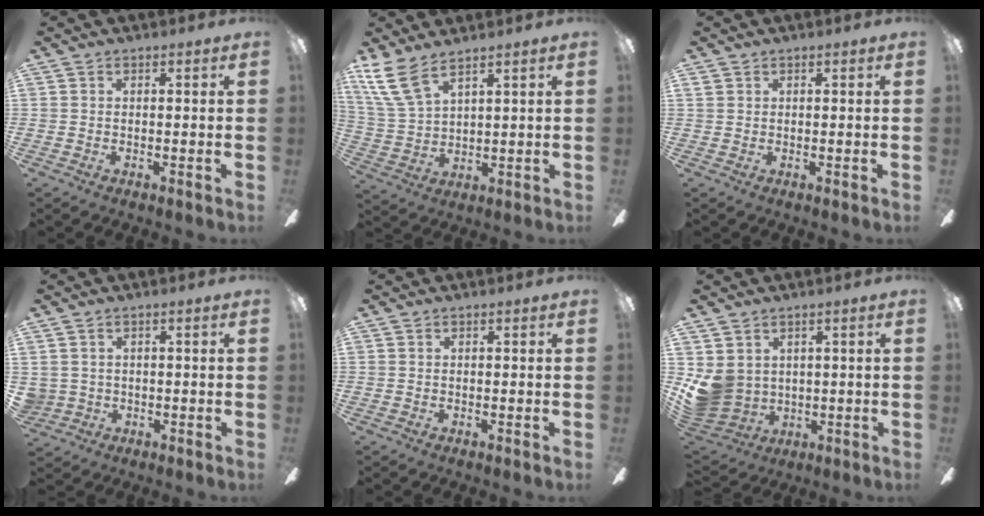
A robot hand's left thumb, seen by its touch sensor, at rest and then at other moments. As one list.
[{"total": 9.4, "force": [7.1, 3.0, 5.4], "torque": [-0.126, -0.027, 0.137]}, {"total": 0.9, "force": [0.5, 0.7, 0.2], "torque": [-0.005, 0.004, 0.008]}, {"total": 2.2, "force": [0.6, 2.2, 0.3], "torque": [-0.011, 0.006, 0.010]}, {"total": 0.0}, {"total": 8.1, "force": [1.5, 7.4, 2.9], "torque": [-0.094, -0.014, 0.033]}]